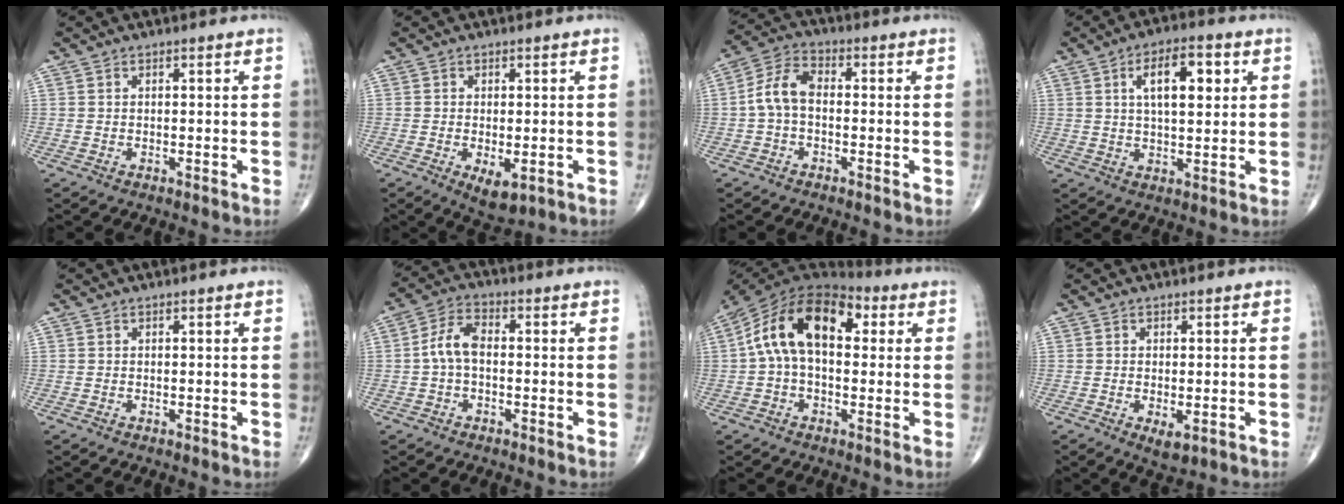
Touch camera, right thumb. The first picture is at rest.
{"total": 4.8, "force": [-1.5, 2.2, 3.9], "torque": [-0.061, -0.011, -0.015]}
{"total": 6.8, "force": [-0.7, 4.0, 5.5], "torque": [-0.106, 0.025, -0.025]}
{"total": 10.0, "force": [3.1, 4.3, 8.5], "torque": [-0.118, -0.002, 0.049]}
{"total": 0.0}
{"total": 6.0, "force": [-0.6, 3.4, 4.9], "torque": [-0.095, 0.021, -0.020]}
{"total": 16.3, "force": [2.9, 9.6, 12.9], "torque": [-0.214, 0.045, 0.038]}
{"total": 3.1, "force": [-1.0, 1.4, 2.6], "torque": [-0.043, -0.008, -0.011]}